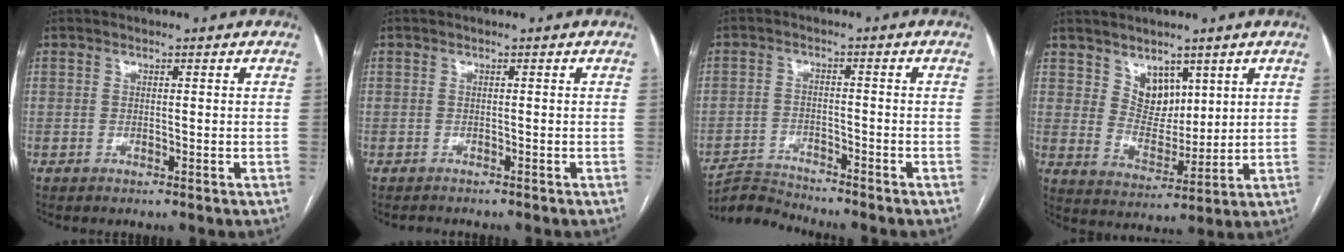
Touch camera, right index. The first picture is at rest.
{"total": 1.1, "force": [-0.9, 0.5, -0.1], "torque": [-0.006, -0.002, -0.014]}
{"total": 4.9, "force": [-4.8, -0.7, -1.0], "torque": [0.010, -0.012, -0.086]}
{"total": 6.1, "force": [3.7, 4.1, 2.8], "torque": [-0.045, -0.002, 0.076]}